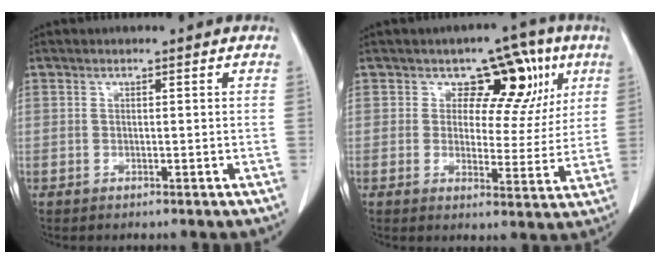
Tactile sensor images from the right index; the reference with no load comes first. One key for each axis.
{"total": 9.0, "fx": 4.2, "fy": 6.1, "fz": 5.1, "tx": -0.033, "ty": 0.016, "tz": 0.053}